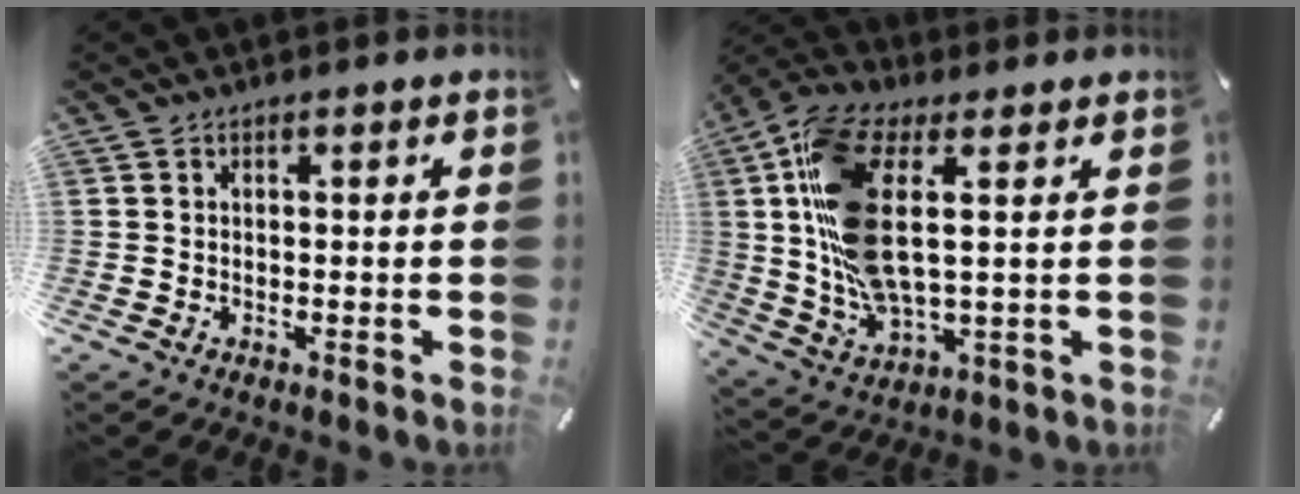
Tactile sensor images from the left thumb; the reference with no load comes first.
{"total": 16.3, "force": [3.5, 6.9, 14.3], "torque": [-0.308, -0.012, 0.066]}